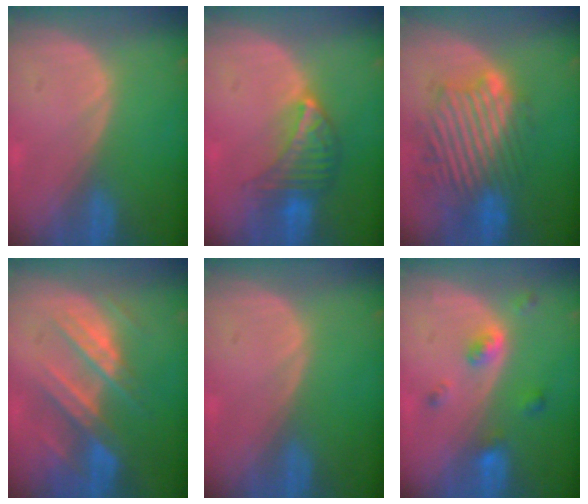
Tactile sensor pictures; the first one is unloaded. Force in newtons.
{"total": 7.1, "press": 6.5, "slide": 3.0}
{"total": 11.0, "press": 10.3, "slide": 4.0}
{"total": 9.0, "press": 7.8, "slide": 4.4}
{"total": 0.0}
{"total": 4.4, "press": 4.1, "slide": 1.7}